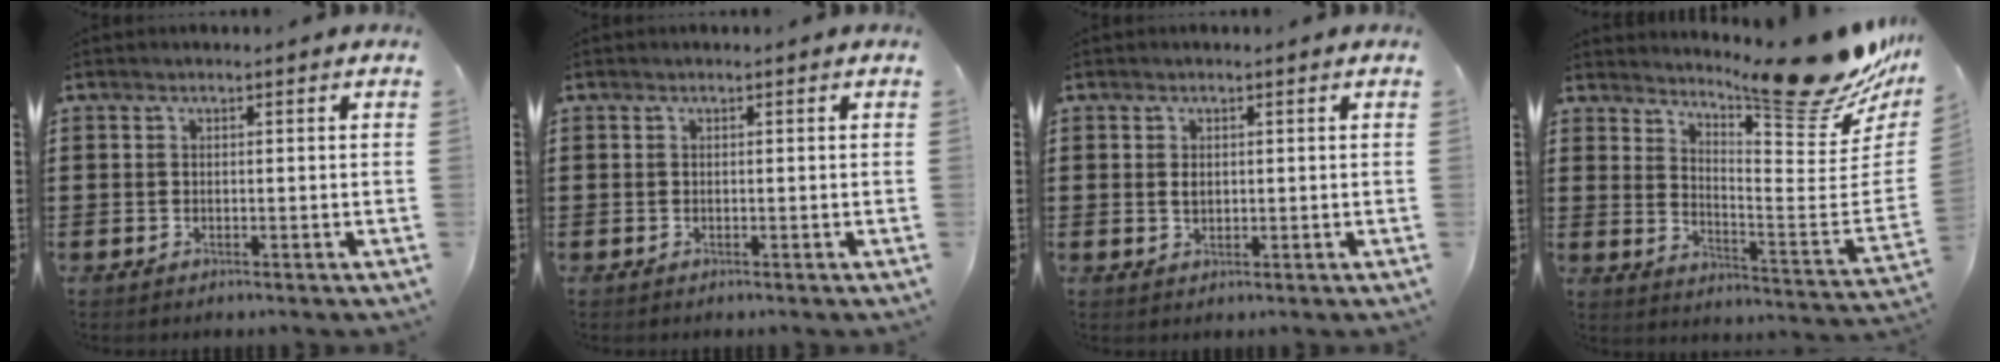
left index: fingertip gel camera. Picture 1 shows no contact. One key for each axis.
{"total": 0.0}
{"total": 1.3, "fx": 0.2, "fy": 0.8, "fz": 1.0, "tx": -0.022, "ty": 0.005, "tz": 0.002}
{"total": 14.7, "fx": 12.4, "fy": 1.5, "fz": 7.6, "tx": -0.116, "ty": -0.088, "tz": 0.204}